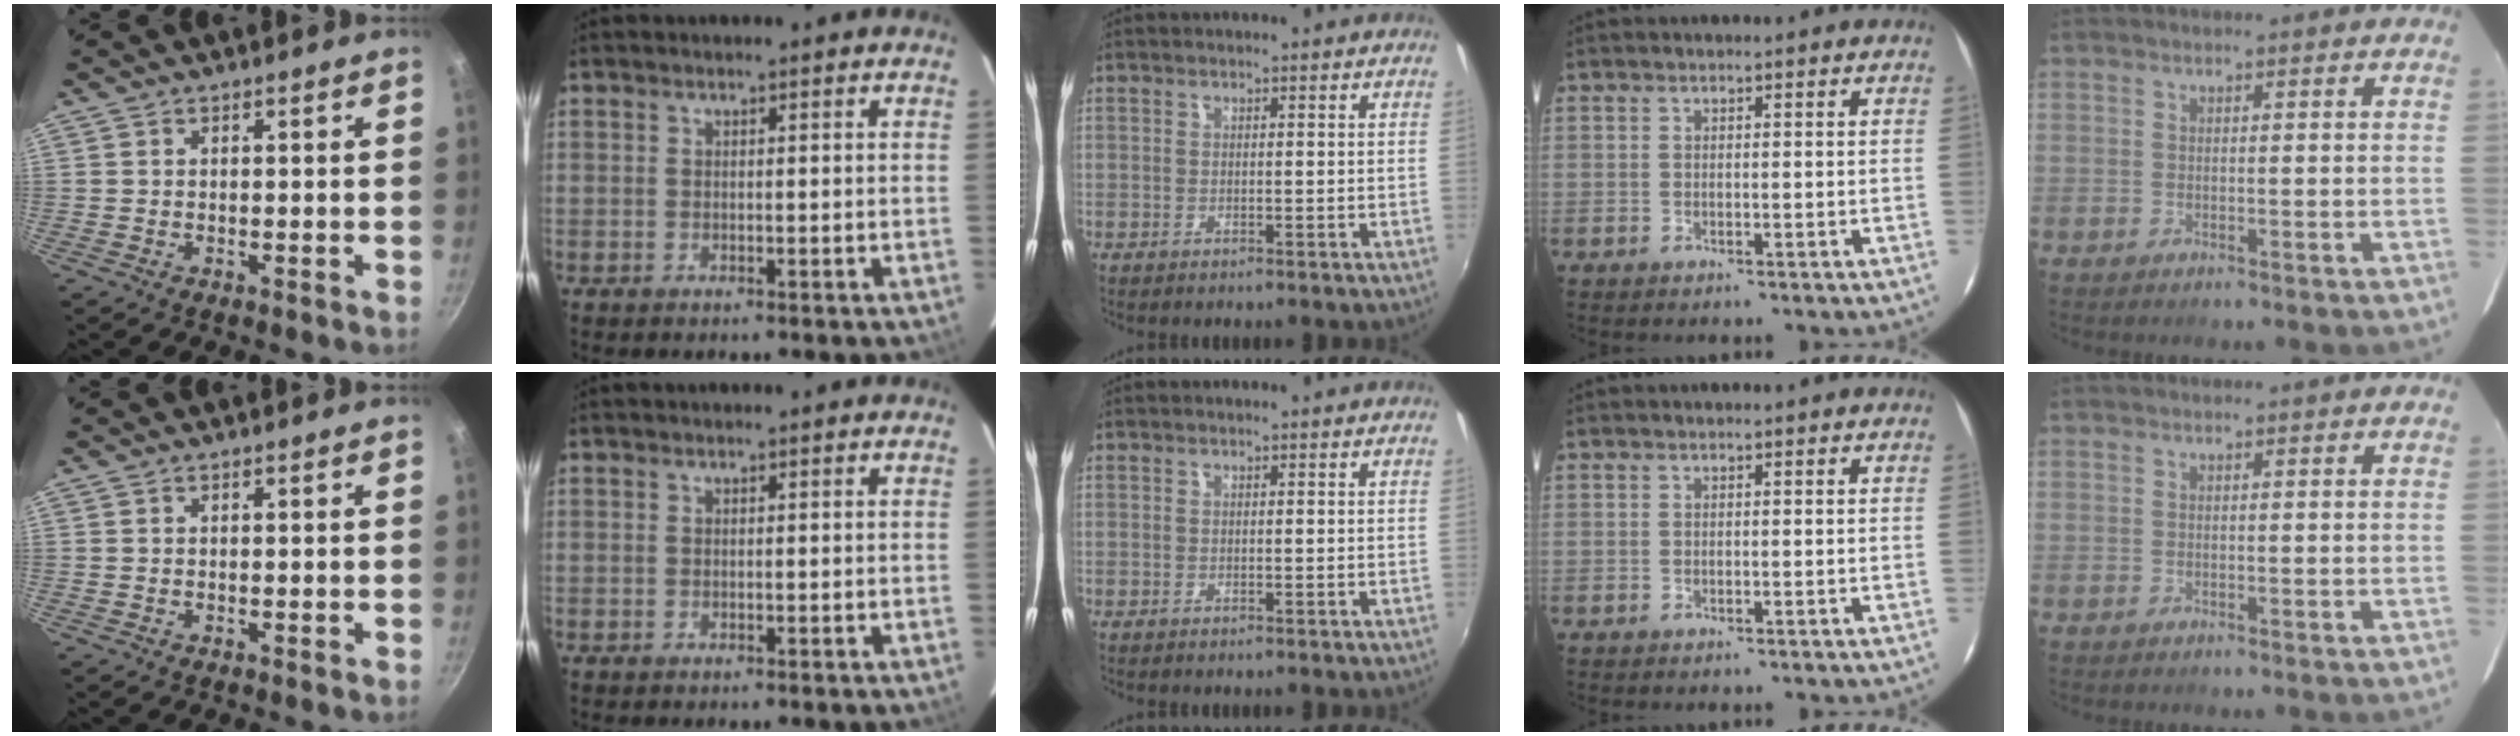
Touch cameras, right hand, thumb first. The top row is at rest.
{}